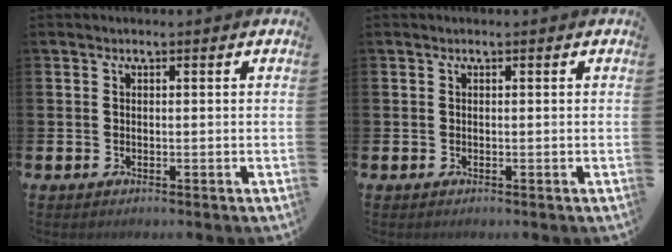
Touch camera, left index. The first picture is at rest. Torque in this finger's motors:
{"motor_torque": [0.00, 0.00, 0.00, 0.00]}